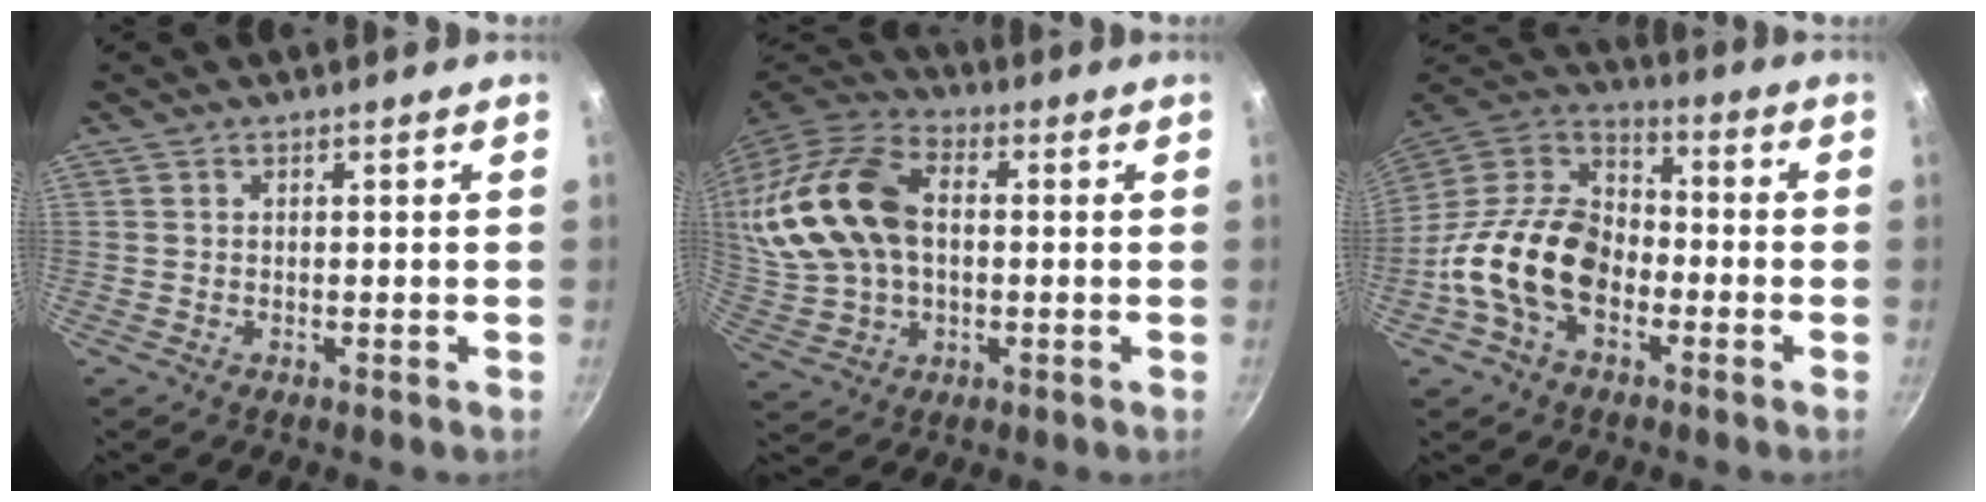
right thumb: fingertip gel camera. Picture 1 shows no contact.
{"total": 20.5, "force": [2.4, 13.9, 14.9], "torque": [-0.301, 0.026, 0.042]}
{"total": 18.6, "force": [-5.3, 12.5, 12.7], "torque": [-0.197, 0.046, -0.119]}